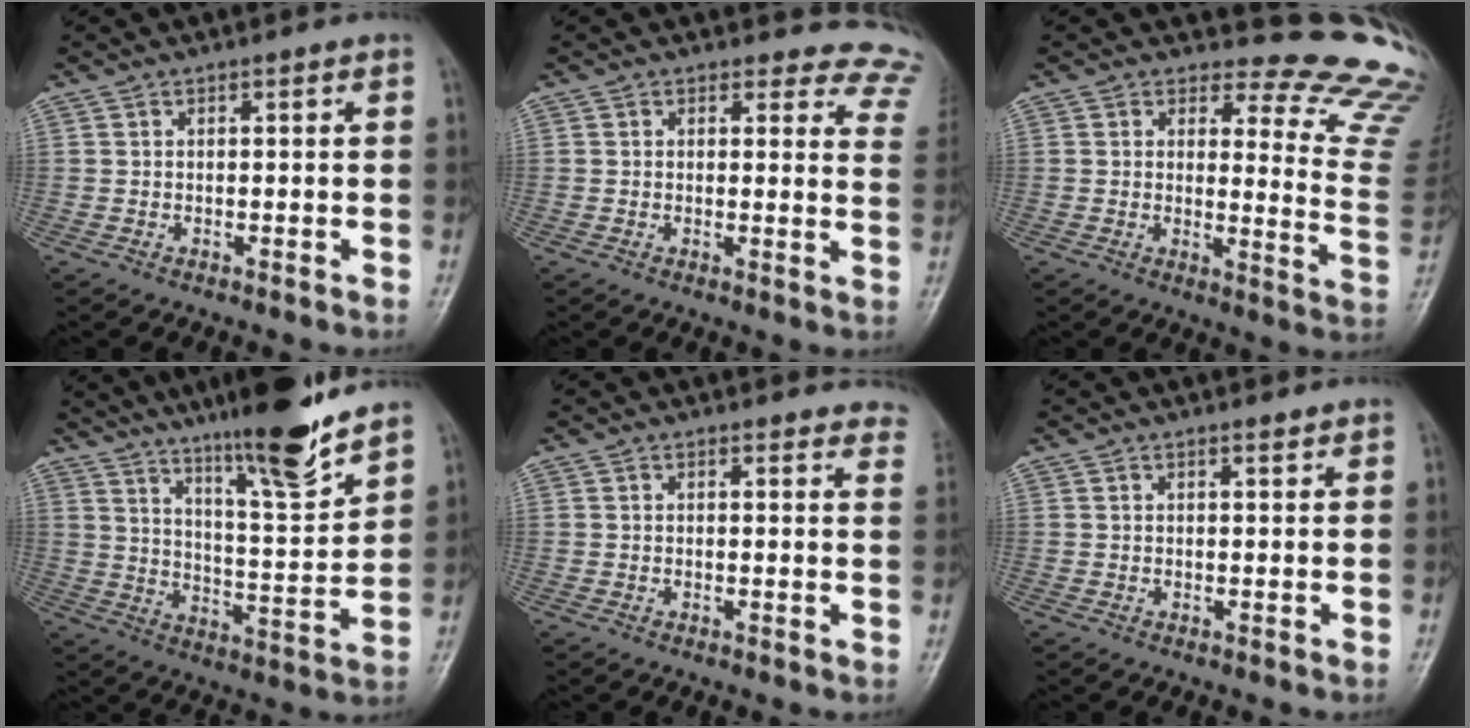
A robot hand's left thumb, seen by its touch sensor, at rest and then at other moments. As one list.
[{"total": 11.6, "force": [10.8, 4.3, 0.3], "torque": [0.059, -0.080, 0.072]}, {"total": 15.0, "force": [14.4, 3.4, 2.4], "torque": [0.018, -0.171, 0.131]}, {"total": 16.0, "force": [12.2, 1.6, 10.2], "torque": [-0.145, -0.077, 0.200]}, {"total": 7.2, "force": [6.9, 1.9, 0.8], "torque": [0.036, -0.027, 0.043]}, {"total": 1.0, "force": [0.9, 0.2, 0.4], "torque": [-0.005, -0.008, 0.015]}]